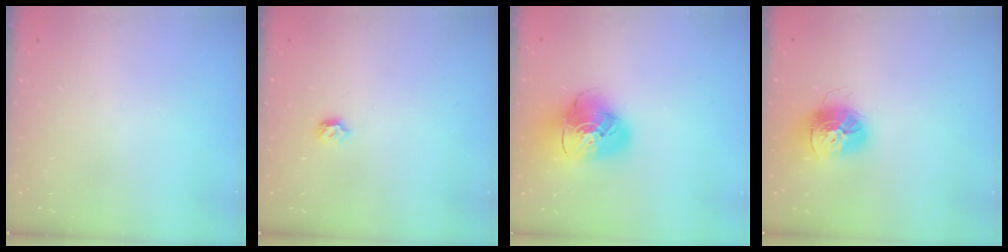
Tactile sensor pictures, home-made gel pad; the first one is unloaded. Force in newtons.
{"total": 4.8, "press": 4.7, "slide": 1.0}
{"total": 17.3, "press": 17.2, "slide": 2.0}
{"total": 14.6, "press": 14.5, "slide": 1.3}